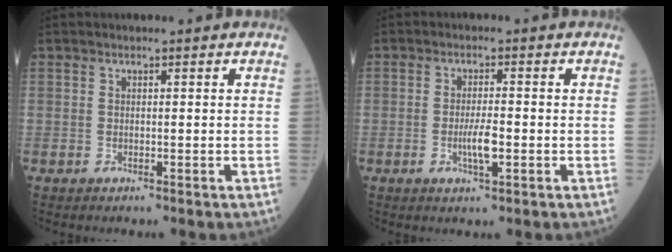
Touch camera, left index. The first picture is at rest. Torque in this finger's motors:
{"motor_torque": [0.59, 0.00, 0.11, 0.08]}